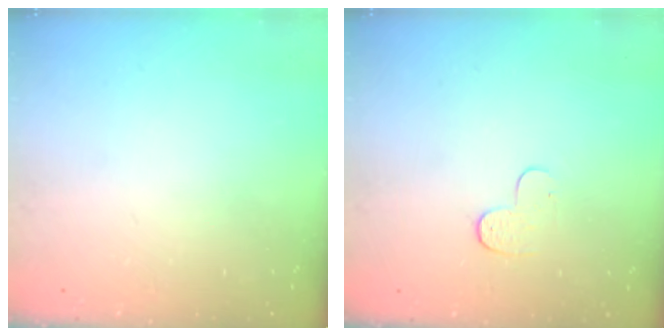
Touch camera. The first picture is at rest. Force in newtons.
{"total": 3.9, "press": 3.8, "slide": 0.4}